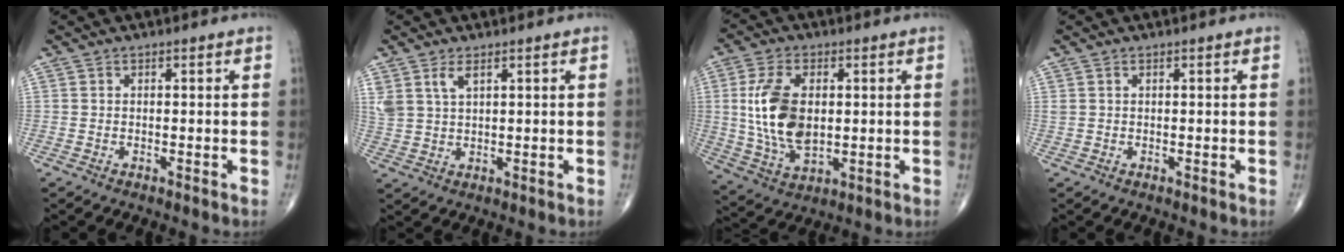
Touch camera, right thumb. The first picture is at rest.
{"total": 4.5, "force": [2.5, 2.1, 3.1], "torque": [-0.068, -0.007, 0.059]}
{"total": 13.4, "force": [1.4, 7.5, 11.1], "torque": [-0.218, -0.008, 0.034]}
{"total": 0.8, "force": [0.4, 0.4, 0.5], "torque": [-0.012, 0.009, 0.011]}